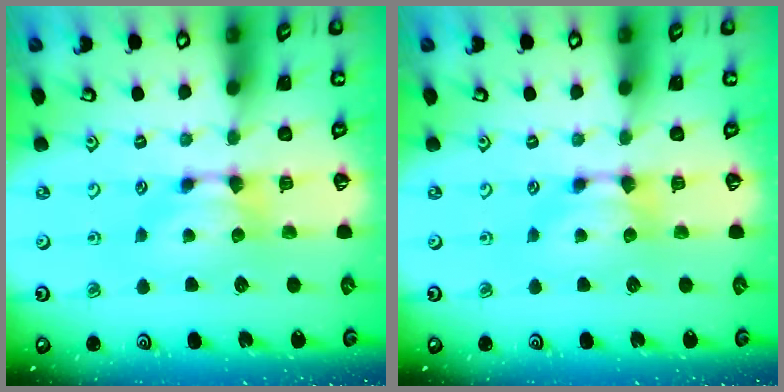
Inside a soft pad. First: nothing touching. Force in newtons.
{"total": 0.0}